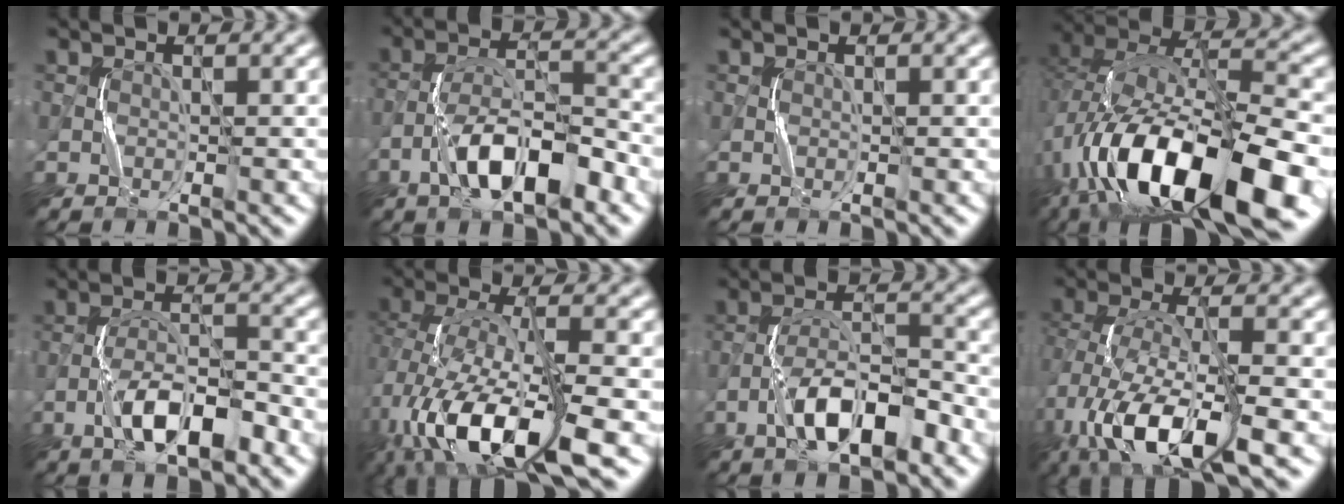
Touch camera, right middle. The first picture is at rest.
{"total": 6.8, "force": [-3.6, 2.4, 5.2], "torque": [-0.089, 0.013, -0.065]}
{"total": 0.0}
{"total": 16.2, "force": [-7.9, 6.7, 12.4], "torque": [-0.222, 0.002, -0.136]}
{"total": 5.4, "force": [-2.9, 2.0, 4.2], "torque": [-0.073, 0.010, -0.053]}
{"total": 10.9, "force": [-4.8, 4.3, 8.8], "torque": [-0.174, -0.008, -0.088]}
{"total": 6.1, "force": [-3.2, 2.2, 4.6], "torque": [-0.081, 0.013, -0.058]}
{"total": 9.5, "force": [-4.3, 4.1, 7.4], "torque": [-0.149, -0.004, -0.081]}